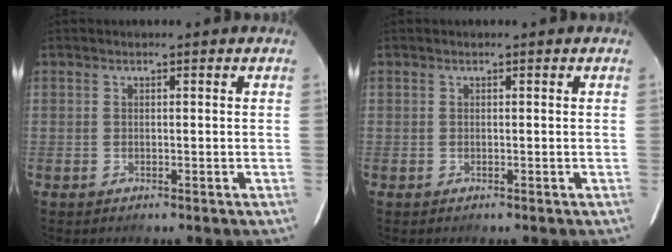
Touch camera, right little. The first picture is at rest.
{"total": 0.0}